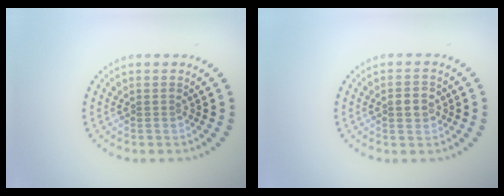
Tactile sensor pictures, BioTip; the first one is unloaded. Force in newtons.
{"total": 2.1, "press": 2.1, "slide": 0.2}